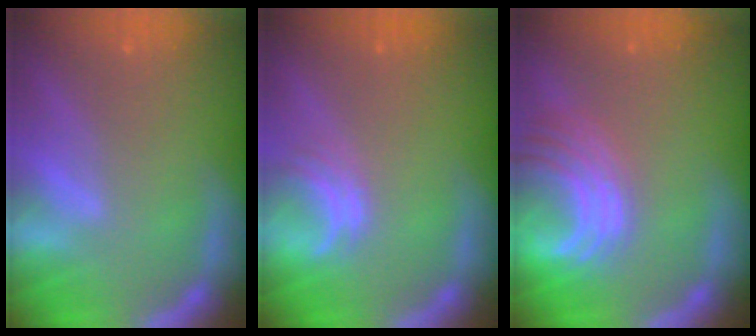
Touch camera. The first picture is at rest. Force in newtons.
{"total": 2.5}
{"total": 8.1}